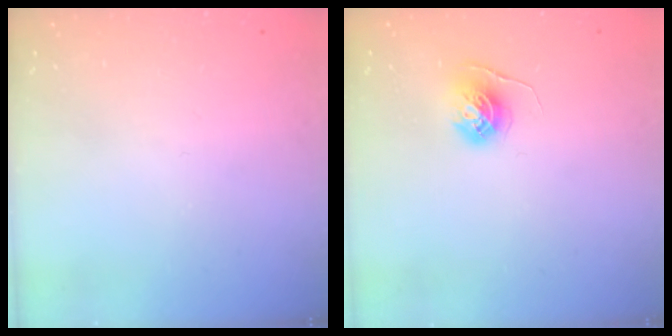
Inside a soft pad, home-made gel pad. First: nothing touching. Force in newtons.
{"total": 6.1, "press": 6.0, "slide": 0.6}